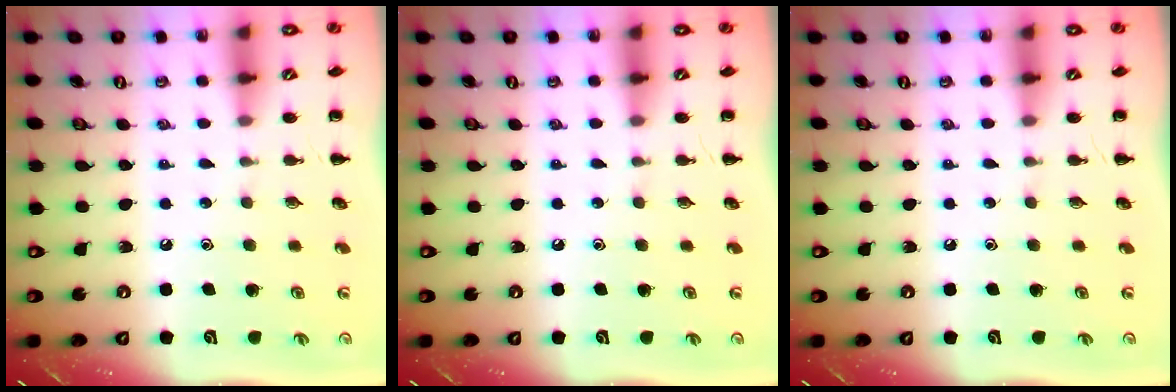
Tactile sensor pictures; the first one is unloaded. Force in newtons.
{"total": 0.0}
{"total": 0.0}